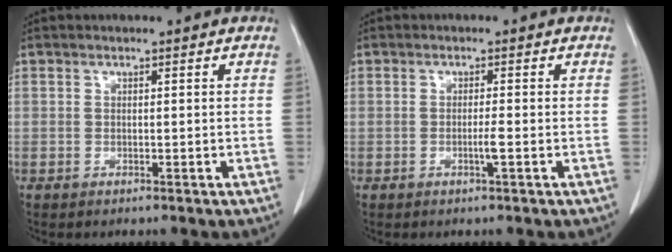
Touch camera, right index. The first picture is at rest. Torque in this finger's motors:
{"motor_torque": [0.66, 0.02, 0.26, 0.07]}